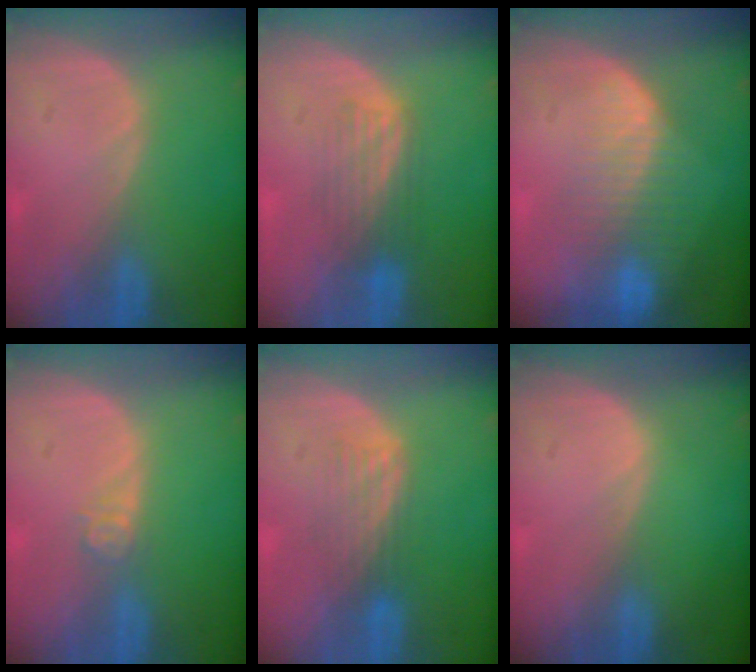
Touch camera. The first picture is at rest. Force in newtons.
{"total": 4.1, "press": 4.1, "slide": 0.1}
{"total": 8.5, "press": 7.3, "slide": 4.4}
{"total": 2.4, "press": 2.0, "slide": 1.3}
{"total": 4.2, "press": 3.4, "slide": 2.5}
{"total": 0.0}